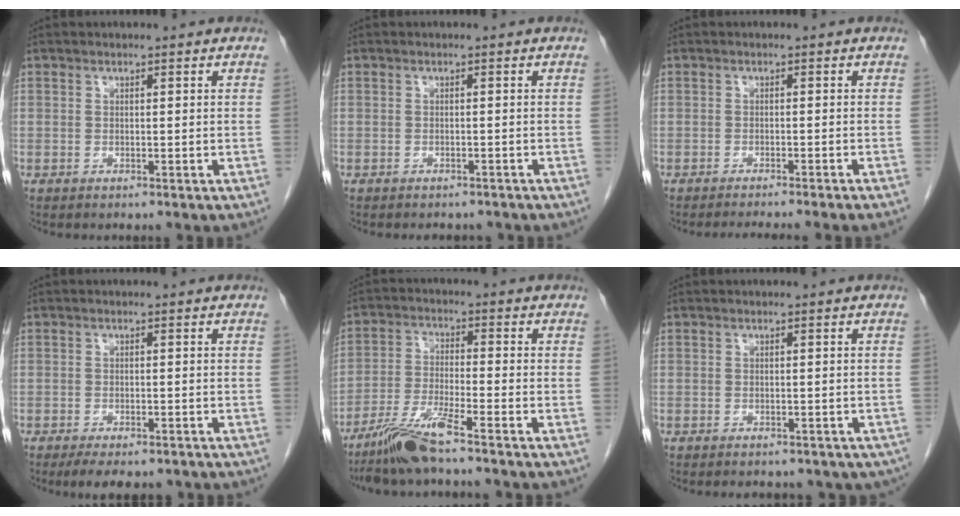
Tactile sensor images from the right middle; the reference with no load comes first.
{"total": 4.6, "force": [-4.1, 1.7, 1.2], "torque": [-0.015, 0.000, -0.046]}
{"total": 7.3, "force": [-6.5, -1.0, 3.1], "torque": [-0.016, -0.012, -0.084]}
{"total": 6.6, "force": [-5.2, 2.3, 3.3], "torque": [-0.041, -0.008, -0.071]}
{"total": 7.9, "force": [-6.2, -0.5, 4.8], "torque": [-0.101, -0.029, -0.121]}
{"total": 9.4, "force": [-7.7, 4.4, 3.2], "torque": [-0.045, -0.002, -0.073]}